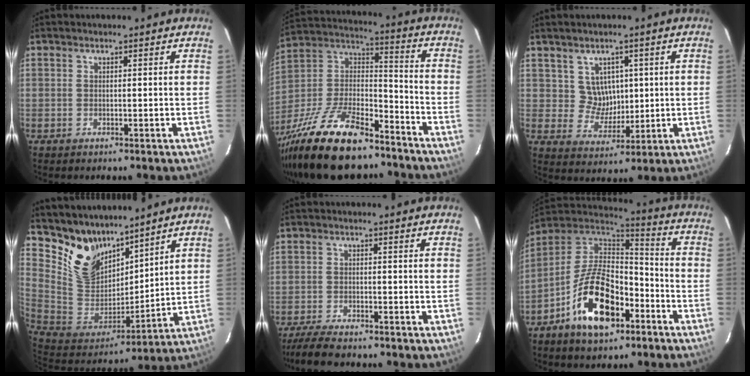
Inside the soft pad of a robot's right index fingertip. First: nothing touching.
{"total": 25.5, "force": [-18.6, 9.2, 14.9], "torque": [-0.310, -0.009, -0.311]}
{"total": 5.7, "force": [1.8, 5.3, 1.1], "torque": [-0.018, 0.007, 0.041]}
{"total": 14.6, "force": [11.9, 7.4, 3.9], "torque": [-0.104, -0.008, 0.245]}
{"total": 7.0, "force": [-6.2, 1.2, 2.9], "torque": [-0.083, -0.019, -0.111]}
{"total": 17.3, "force": [-8.4, 8.8, 12.3], "torque": [-0.231, 0.008, -0.143]}